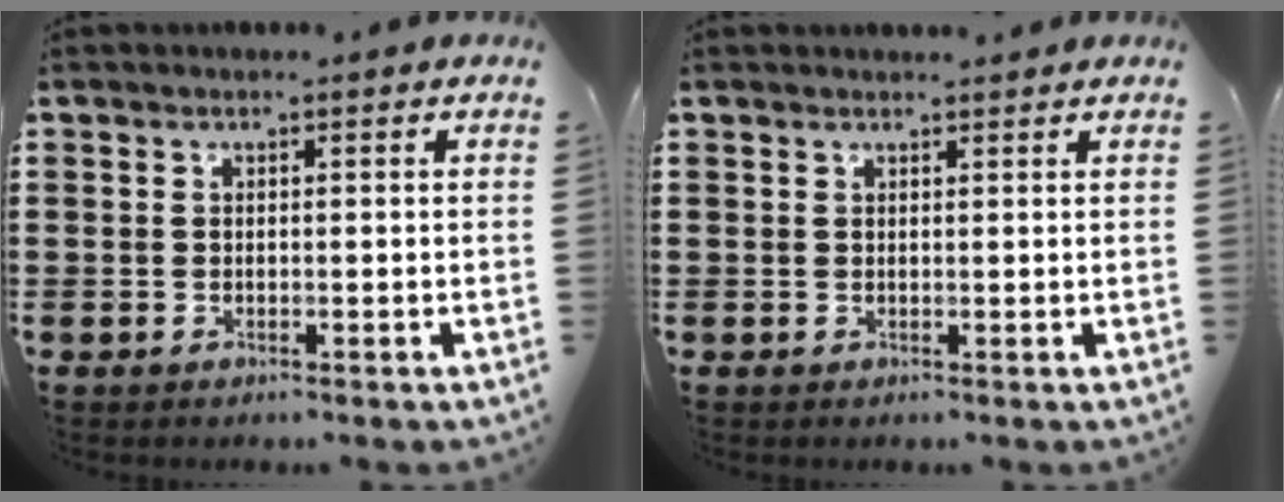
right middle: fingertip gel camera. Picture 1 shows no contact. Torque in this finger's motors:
{"motor_torque": [0.01, 0.17, -0.04, -0.01]}